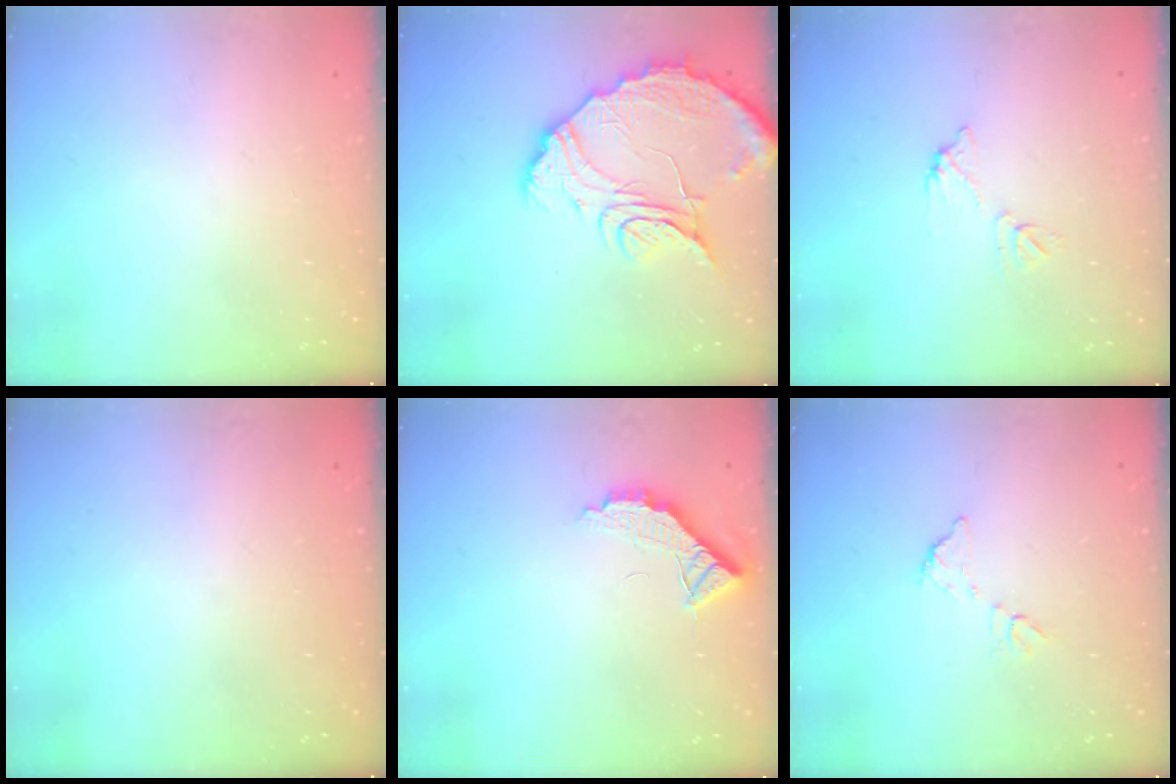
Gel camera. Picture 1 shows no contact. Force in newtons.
{"total": 15.0, "press": 14.9, "slide": 1.3}
{"total": 6.1, "press": 6.1, "slide": 0.4}
{"total": 3.5, "press": 3.5, "slide": 0.1}
{"total": 9.1, "press": 9.1, "slide": 0.8}
{"total": 6.5, "press": 6.5, "slide": 0.2}